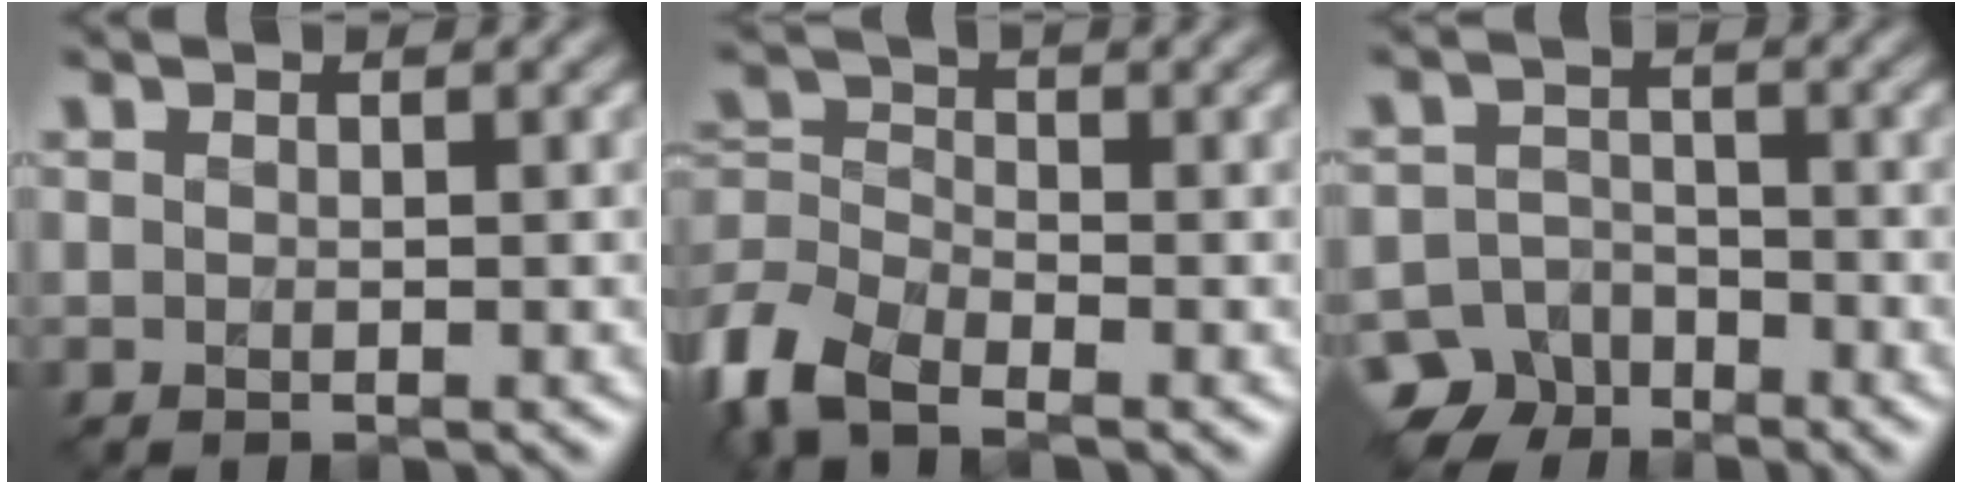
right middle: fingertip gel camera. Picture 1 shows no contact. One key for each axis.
{"total": 5.6, "fx": -3.8, "fy": 2.4, "fz": 3.3, "tx": -0.076, "ty": -0.003, "tz": -0.090}
{"total": 5.8, "fx": -4.3, "fy": 3.7, "fz": 1.2, "tx": -0.003, "ty": -0.005, "tz": -0.074}